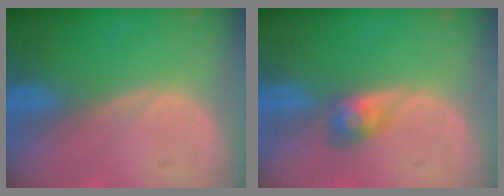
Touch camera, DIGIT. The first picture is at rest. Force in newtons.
{"total": 2.9, "press": 2.7, "slide": 1.2}